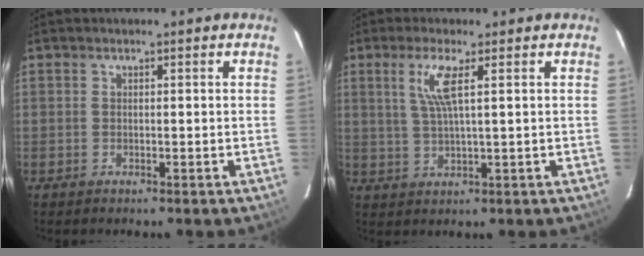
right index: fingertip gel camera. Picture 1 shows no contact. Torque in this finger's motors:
{"motor_torque": [0.22, 0.03, 0.32, 0.10]}